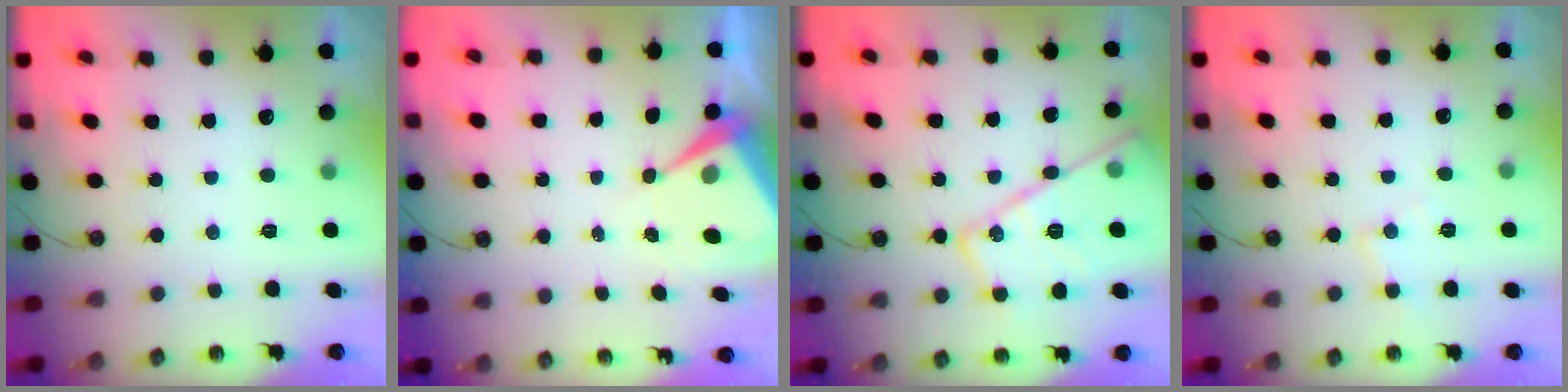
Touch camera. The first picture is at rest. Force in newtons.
{"total": 7.3, "press": 7.3, "slide": 0.7}
{"total": 19.1, "press": 19.0, "slide": 1.4}
{"total": 5.8, "press": 5.8, "slide": 0.4}